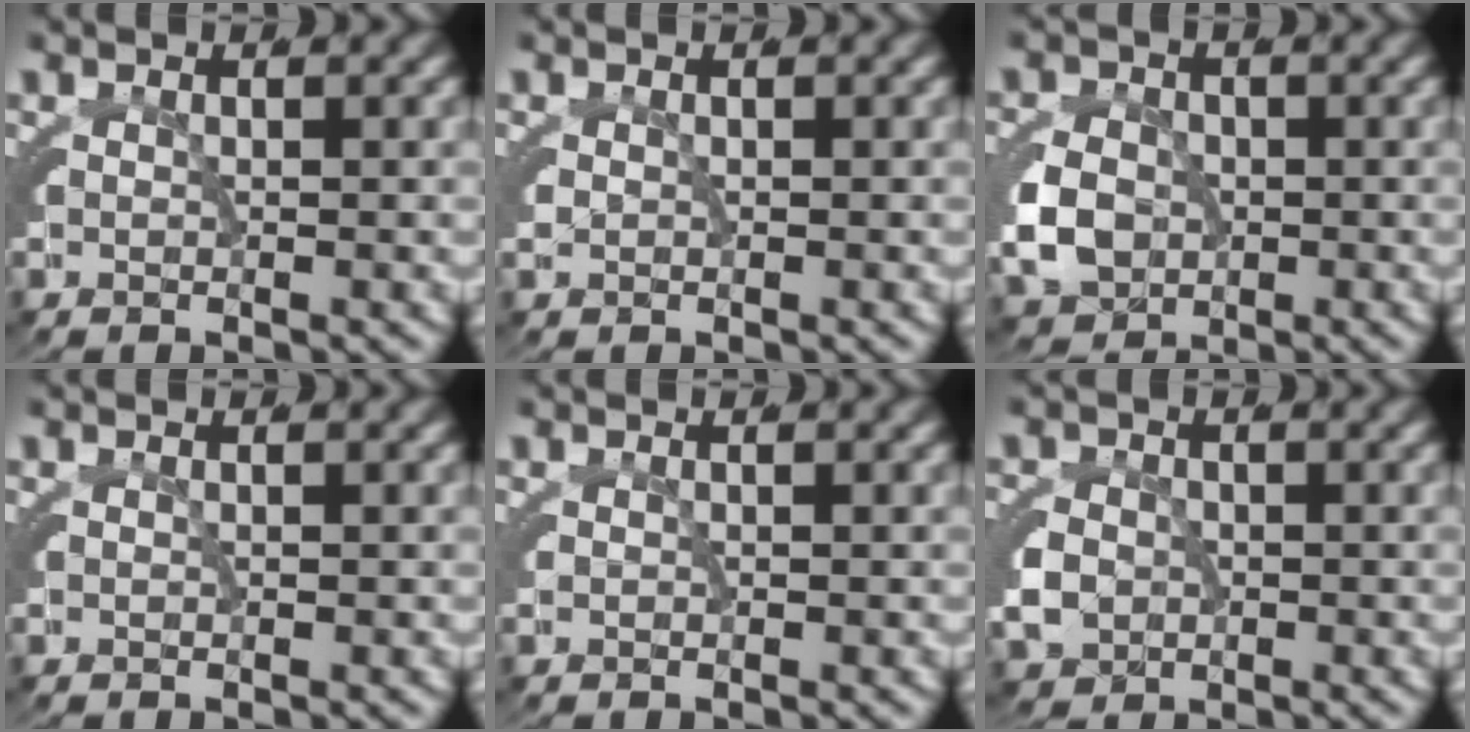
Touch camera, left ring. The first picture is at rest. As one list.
[{"total": 0.0}, {"total": 3.7, "force": [-1.0, 2.9, 2.0], "torque": [-0.044, -0.012, -0.011]}, {"total": 0.0}, {"total": 0.0}, {"total": 2.4, "force": [-0.7, 2.0, 1.1], "torque": [-0.032, -0.010, -0.009]}]